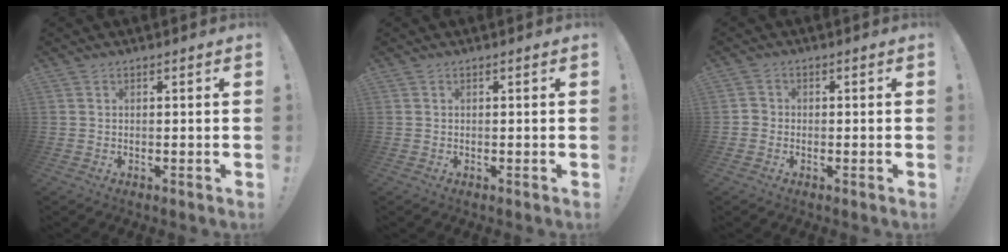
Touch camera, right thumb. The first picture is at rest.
{"total": 0.0}
{"total": 1.9, "force": [-0.9, 1.4, 0.8], "torque": [-0.011, 0.008, -0.017]}